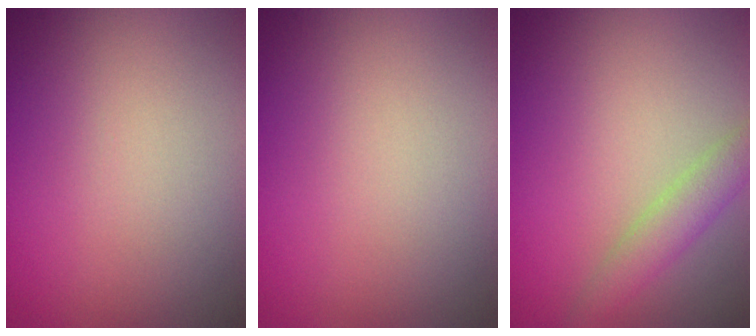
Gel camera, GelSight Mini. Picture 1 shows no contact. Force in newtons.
{"total": 0.0}
{"total": 2.4, "press": 2.4, "slide": 0.1}